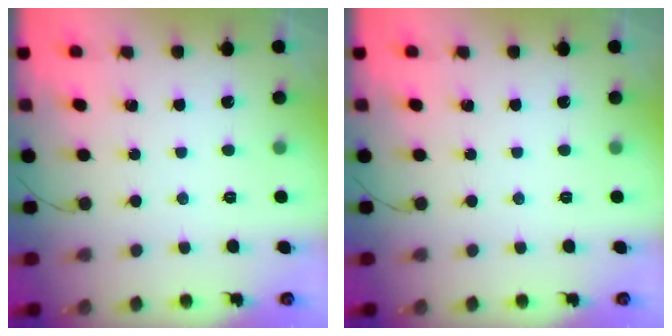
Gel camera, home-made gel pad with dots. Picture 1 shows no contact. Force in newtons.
{"total": 0.0}